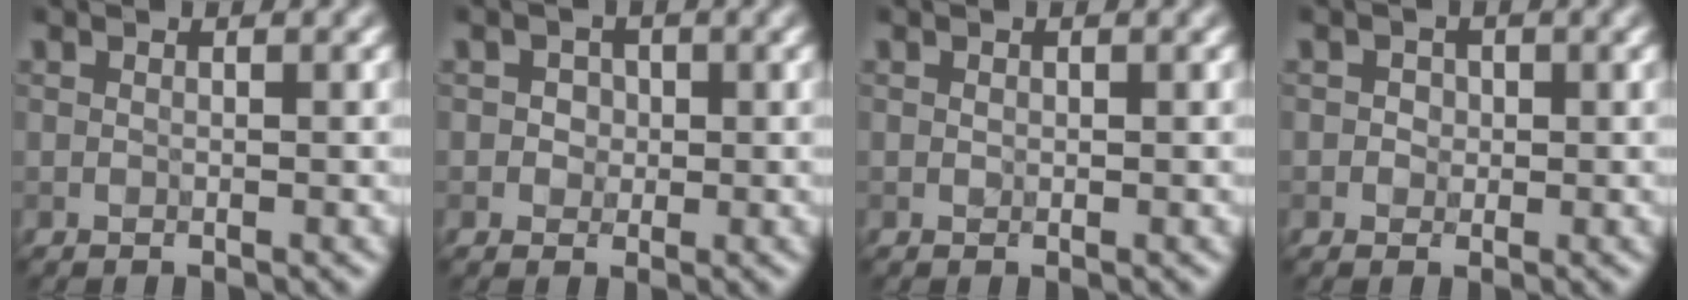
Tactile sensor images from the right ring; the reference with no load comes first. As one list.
[{"total": 1.6, "force": [0.2, 1.5, 0.6], "torque": [-0.003, 0.006, 0.002]}, {"total": 0.0}, {"total": 1.0, "force": [0.0, 1.0, 0.3], "torque": [0.000, 0.000, -0.001]}]